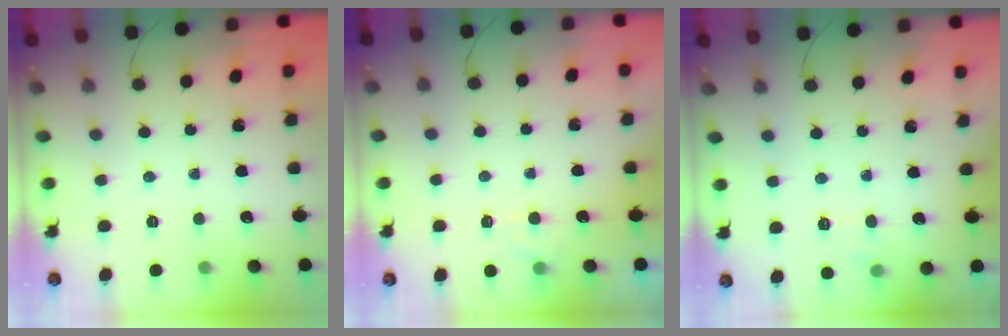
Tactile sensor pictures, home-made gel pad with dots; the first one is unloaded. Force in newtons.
{"total": 2.0, "press": 1.6, "slide": 1.2}
{"total": 6.2, "press": 6.0, "slide": 1.5}